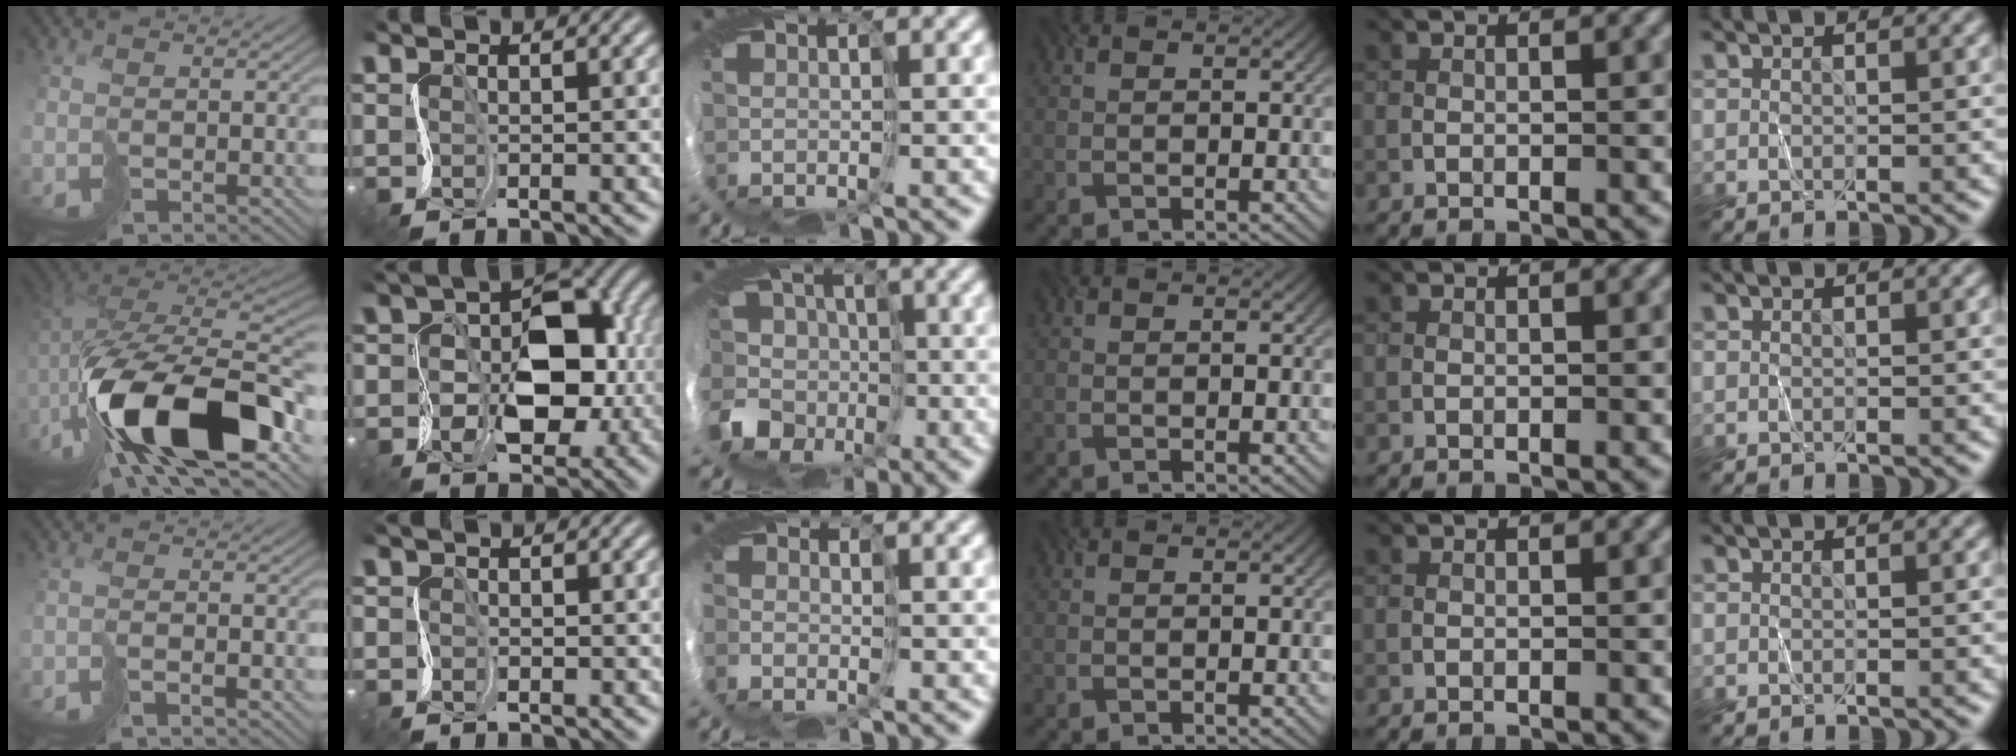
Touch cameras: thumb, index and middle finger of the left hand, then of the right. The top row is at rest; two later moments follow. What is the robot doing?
{"motion": "cut", "object": "receipt paper"}